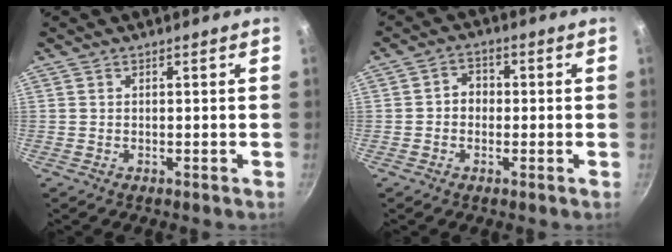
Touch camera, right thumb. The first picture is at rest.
{"total": 3.8, "force": [-0.3, 3.3, 2.0], "torque": [-0.008, 0.012, -0.012]}